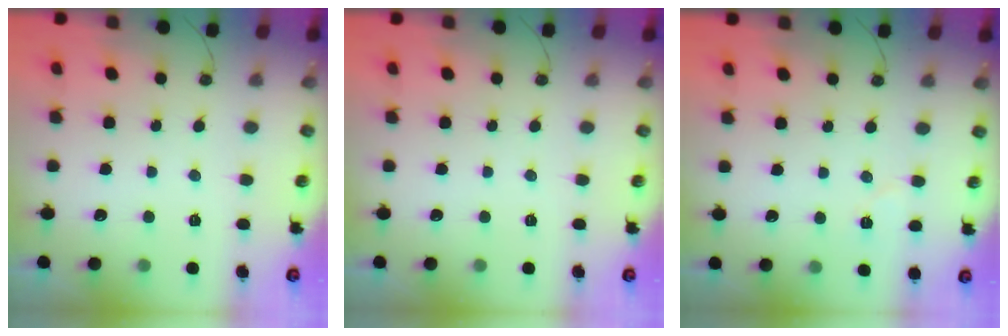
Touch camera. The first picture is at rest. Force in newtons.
{"total": 0.0}
{"total": 4.8, "press": 4.7, "slide": 1.2}